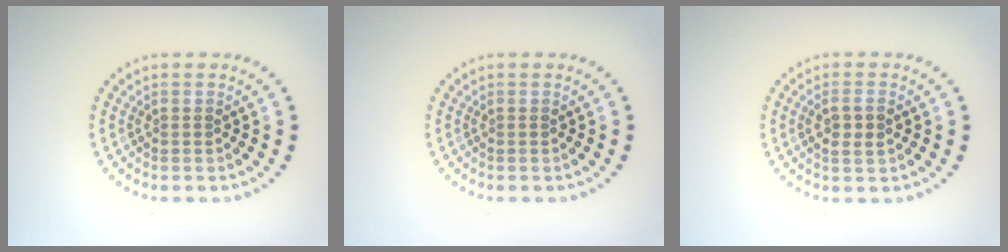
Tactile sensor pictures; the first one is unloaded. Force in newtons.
{"total": 0.0}
{"total": 2.1, "press": 2.0, "slide": 0.5}